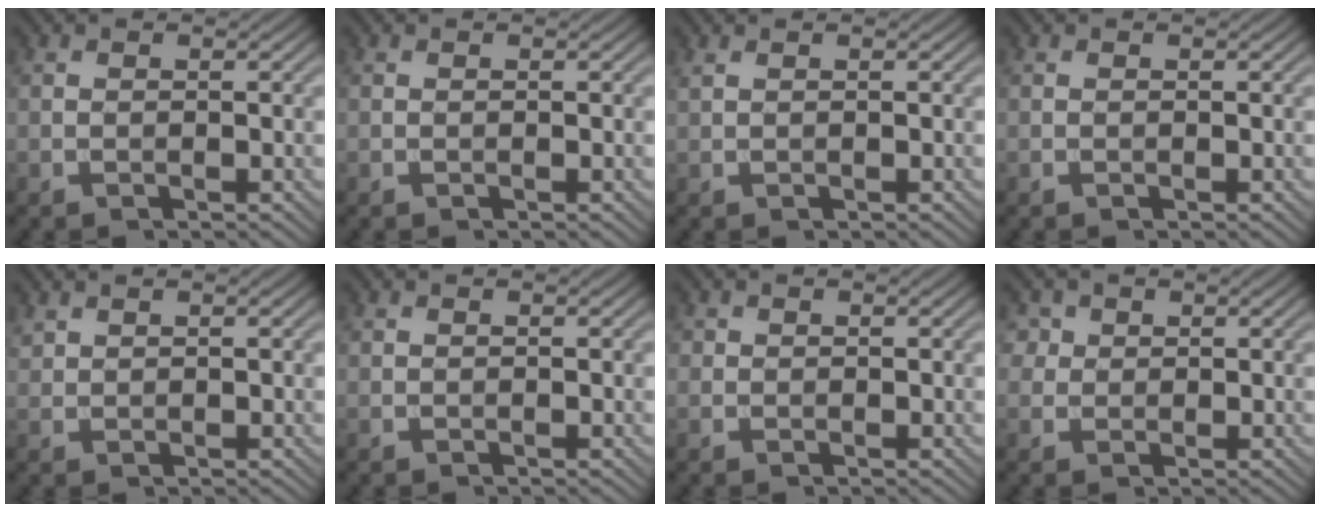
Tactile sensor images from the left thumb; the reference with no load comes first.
{"total": 0.0}
{"total": 0.7, "force": [0.5, 0.0, 0.4], "torque": [-0.013, 0.006, 0.009]}
{"total": 0.0}
{"total": 1.0, "force": [0.9, 0.3, 0.3], "torque": [-0.013, 0.003, 0.025]}
{"total": 0.0}
{"total": 0.7, "force": [0.2, 0.6, 0.2], "torque": [0.000, -0.001, 0.002]}
{"total": 2.9, "force": [1.3, 2.4, 0.9], "torque": [-0.032, -0.001, 0.030]}